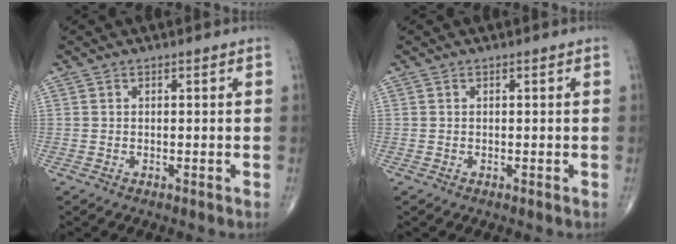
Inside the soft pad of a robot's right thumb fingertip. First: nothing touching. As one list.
[{"total": 0.0}]